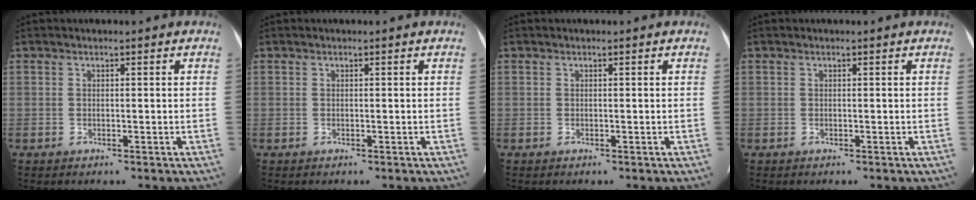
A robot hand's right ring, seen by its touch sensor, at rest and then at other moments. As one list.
[{"total": 0.0}, {"total": 0.0}, {"total": 0.0}]